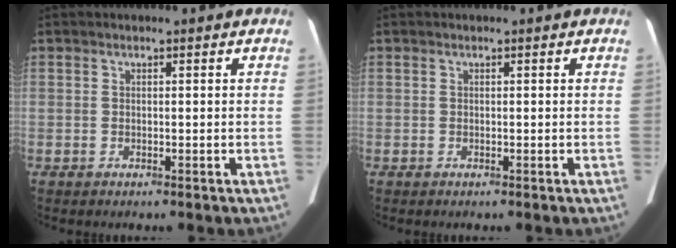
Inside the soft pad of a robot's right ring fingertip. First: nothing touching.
{"total": 0.0}